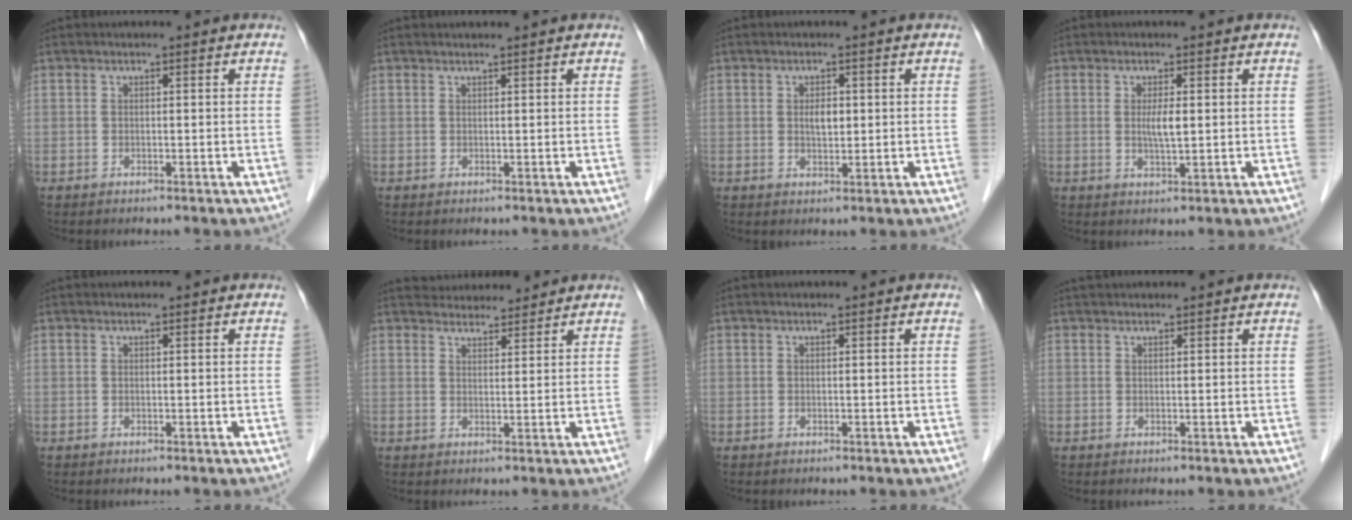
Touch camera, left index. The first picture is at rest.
{"total": 0.8, "force": [0.8, -0.1, 0.3], "torque": [-0.005, 0.006, 0.016]}
{"total": 2.2, "force": [0.4, 1.1, 1.8], "torque": [-0.033, -0.001, 0.008]}
{"total": 2.5, "force": [0.3, 0.3, 2.5], "torque": [-0.049, -0.004, 0.007]}
{"total": 0.0}
{"total": 7.3, "force": [7.0, 1.4, 1.5], "torque": [-0.020, 0.020, 0.102]}
{"total": 0.0}
{"total": 2.6, "force": [2.4, 0.4, 0.8], "torque": [-0.005, 0.032, 0.041]}